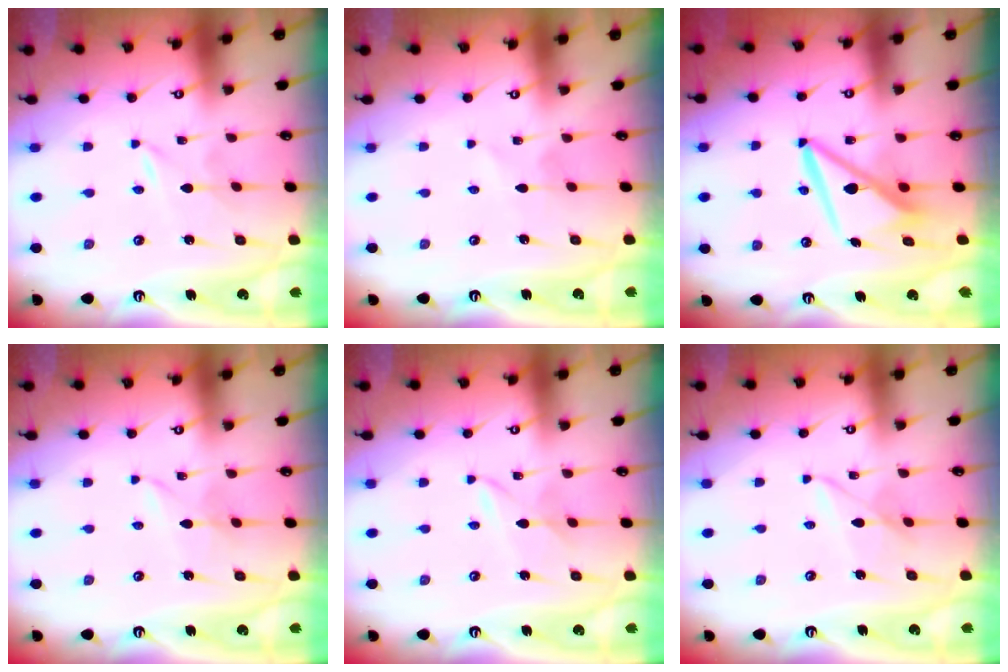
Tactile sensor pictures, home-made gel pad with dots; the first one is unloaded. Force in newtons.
{"total": 1.6, "press": 1.6, "slide": 0.1}
{"total": 8.9, "press": 8.9, "slide": 1.1}
{"total": 2.3, "press": 2.3, "slide": 0.2}
{"total": 2.3, "press": 2.3, "slide": 0.2}
{"total": 5.0, "press": 4.9, "slide": 0.4}